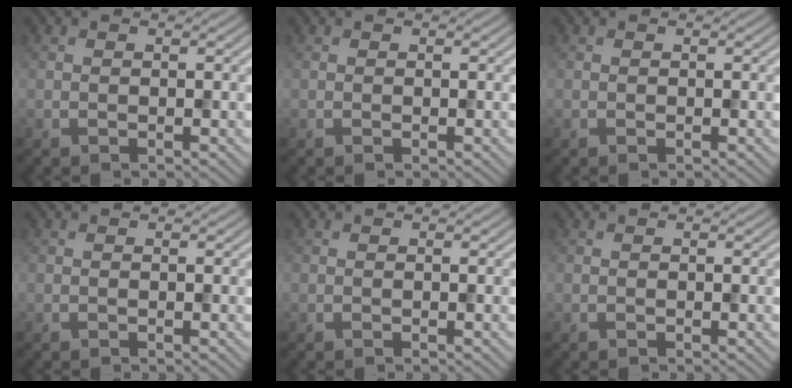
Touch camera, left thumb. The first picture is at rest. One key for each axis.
{"total": 0.0}
{"total": 0.0}
{"total": 0.0}
{"total": 0.0}
{"total": 0.0}